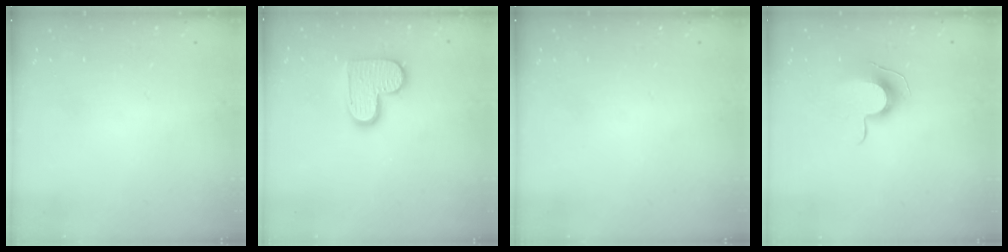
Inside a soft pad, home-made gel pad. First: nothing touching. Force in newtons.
{"total": 11.9, "press": 11.9, "slide": 0.6}
{"total": 0.0}
{"total": 9.2, "press": 9.2, "slide": 0.5}